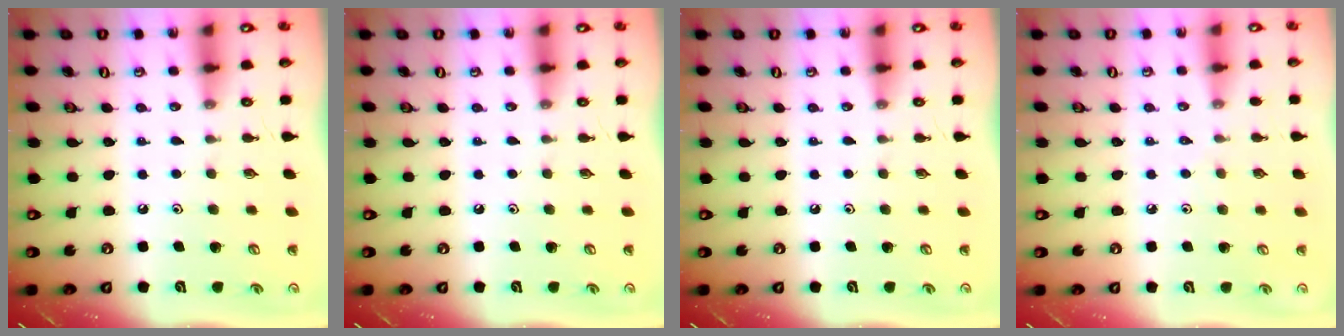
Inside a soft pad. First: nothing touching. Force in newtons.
{"total": 0.0}
{"total": 0.0}
{"total": 2.5, "press": 2.5, "slide": 0.4}